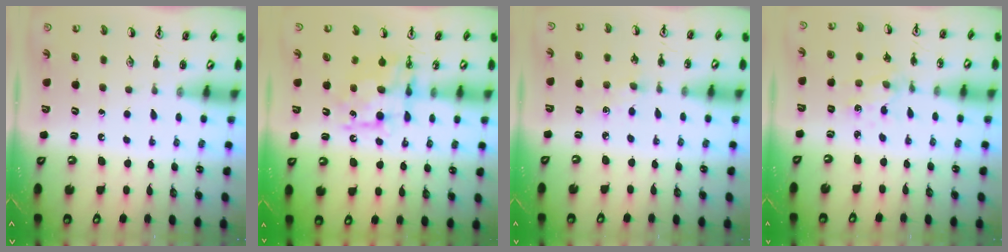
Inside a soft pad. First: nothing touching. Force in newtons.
{"total": 8.7, "press": 8.7, "slide": 0.3}
{"total": 3.8, "press": 3.8, "slide": 0.5}
{"total": 1.4, "press": 1.4, "slide": 0.3}